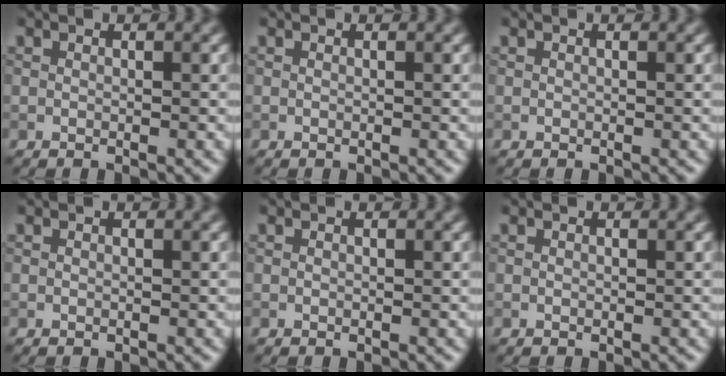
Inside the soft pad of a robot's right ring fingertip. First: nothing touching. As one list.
[{"total": 0.0}, {"total": 0.0}, {"total": 0.0}, {"total": 0.0}, {"total": 0.0}]